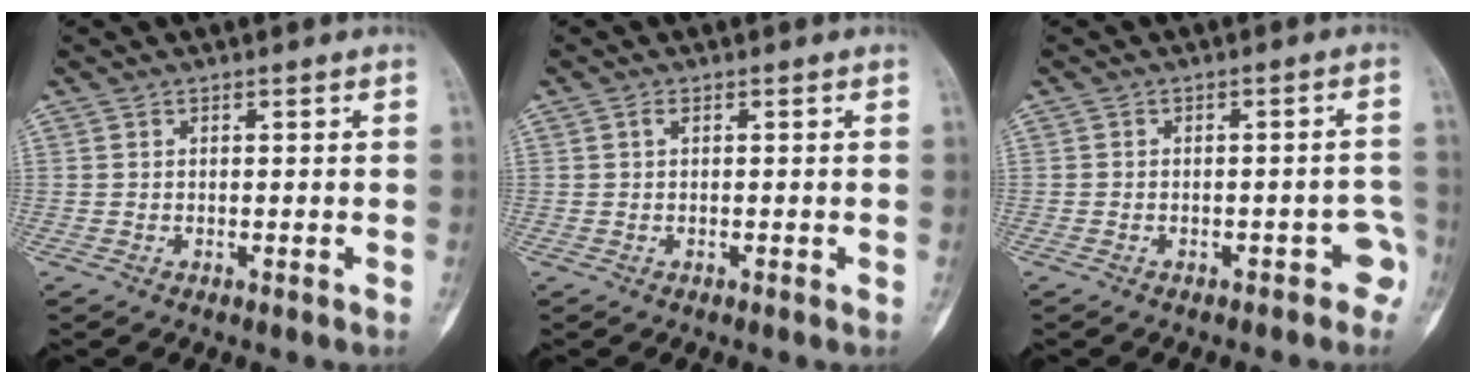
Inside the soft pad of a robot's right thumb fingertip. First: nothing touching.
{"total": 0.7, "force": [0.1, 0.3, 0.6], "torque": [-0.015, 0.000, 0.001]}
{"total": 3.9, "force": [-2.4, 2.2, 2.2], "torque": [-0.007, 0.036, -0.028]}